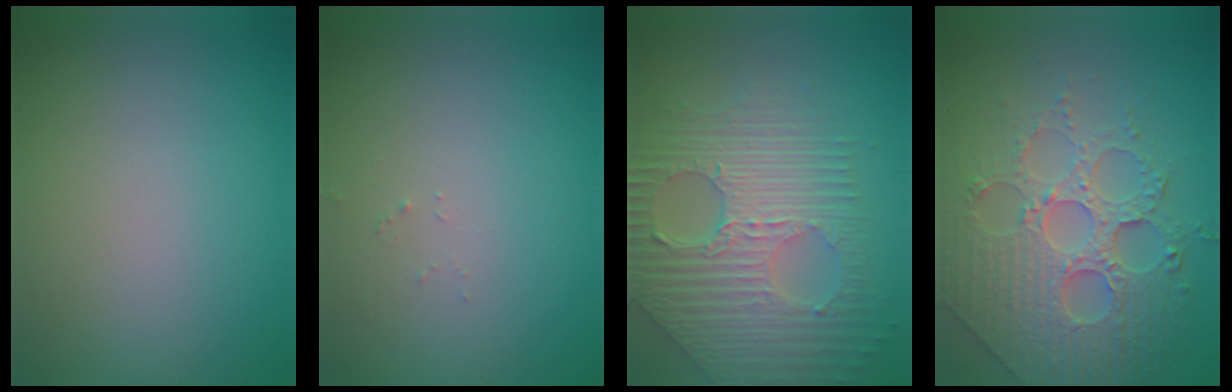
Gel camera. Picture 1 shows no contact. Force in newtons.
{"total": 0.7, "press": 0.7, "slide": 0.1}
{"total": 9.0, "press": 6.2, "slide": 6.5}
{"total": 8.1, "press": 6.0, "slide": 5.4}